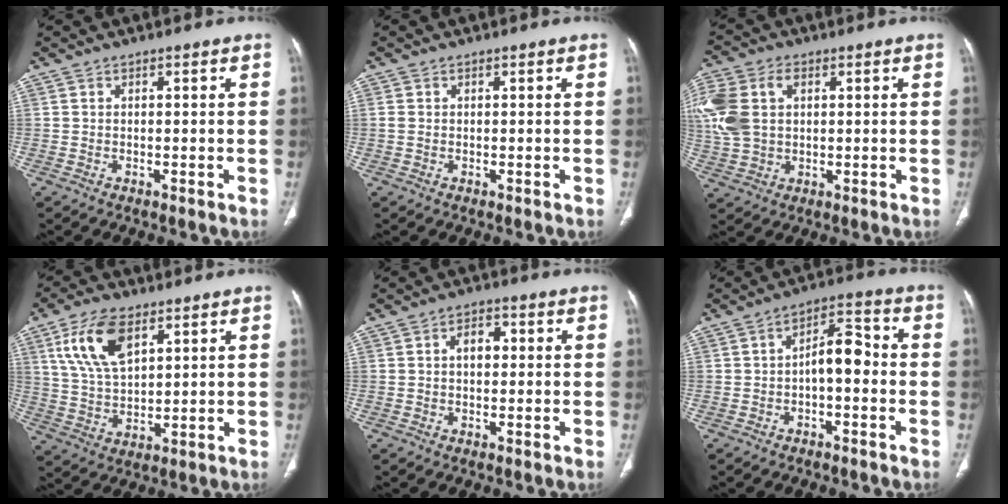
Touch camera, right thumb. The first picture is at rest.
{"total": 0.8, "force": [0.1, 0.7, 0.5], "torque": [-0.013, 0.002, 0.004]}
{"total": 15.0, "force": [3.1, 10.7, 10.0], "torque": [-0.252, 0.015, 0.063]}
{"total": 12.1, "force": [5.7, 6.1, 8.8], "torque": [-0.163, -0.015, 0.115]}
{"total": 3.9, "force": [0.5, 2.5, 3.0], "torque": [-0.041, 0.013, 0.005]}
{"total": 7.2, "force": [-1.1, 3.6, 6.1], "torque": [-0.081, 0.036, -0.025]}